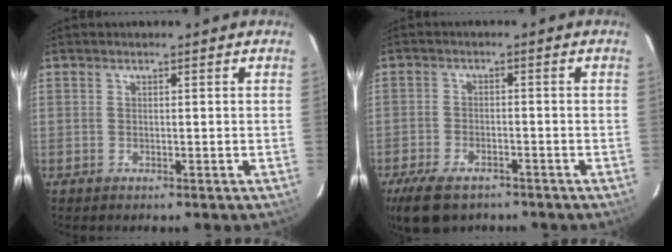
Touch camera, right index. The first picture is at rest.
{"total": 9.3, "force": [-6.7, 4.3, 4.8], "torque": [-0.124, -0.015, -0.119]}